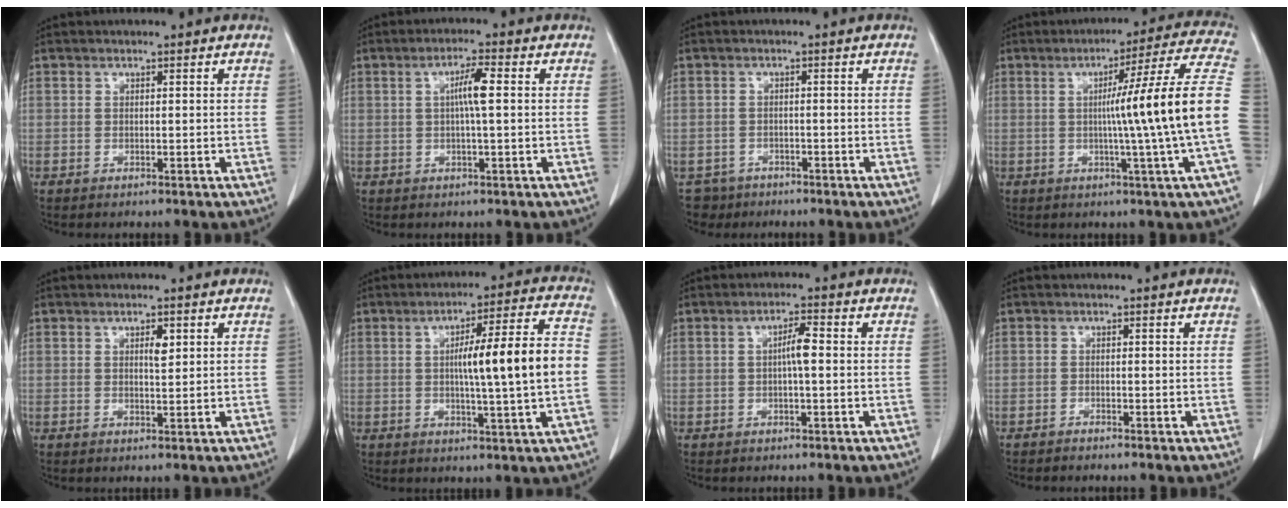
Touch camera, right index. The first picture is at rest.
{"total": 4.2, "force": [0.5, 0.0, 4.1], "torque": [-0.075, 0.005, 0.008]}
{"total": 3.9, "force": [-2.7, 2.7, -0.6], "torque": [0.010, 0.006, -0.047]}
{"total": 16.3, "force": [-1.1, -3.3, 16.0], "torque": [-0.209, -0.001, -0.024]}
{"total": 1.9, "force": [0.8, 0.6, 1.7], "torque": [-0.030, -0.003, 0.012]}
{"total": 12.9, "force": [-0.2, -0.1, 12.9], "torque": [-0.198, 0.014, -0.006]}
{"total": 3.2, "force": [0.0, 0.3, 3.2], "torque": [-0.057, 0.005, -0.001]}
{"total": 1.2, "force": [-1.1, 0.1, 0.4], "torque": [-0.007, 0.000, -0.016]}